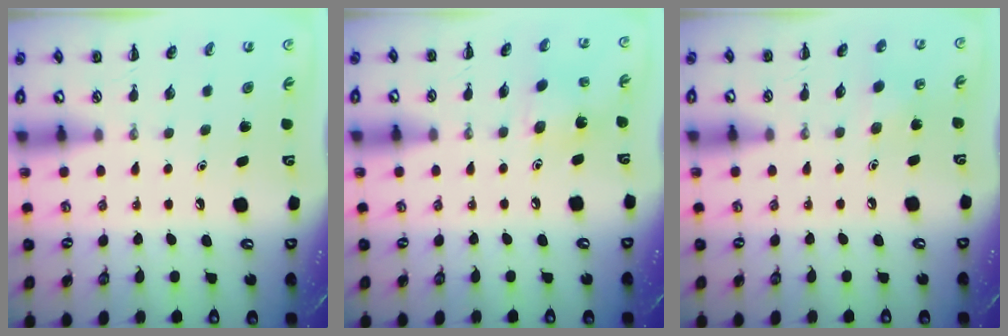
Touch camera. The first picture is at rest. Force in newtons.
{"total": 2.3, "press": 2.2, "slide": 0.5}
{"total": 5.6, "press": 5.4, "slide": 1.6}